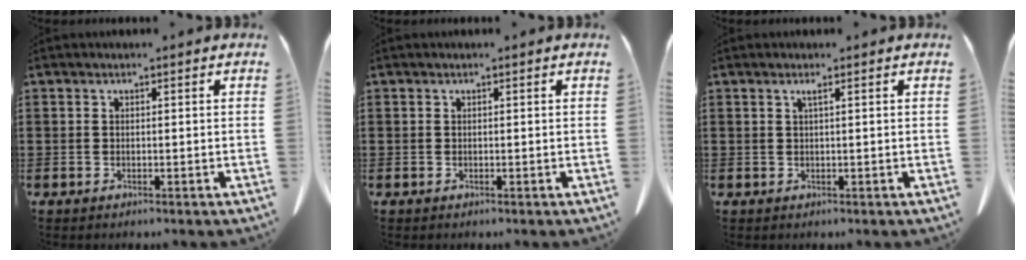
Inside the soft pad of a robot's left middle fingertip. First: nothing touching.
{"total": 0.0}
{"total": 1.0, "force": [0.4, -0.1, 0.9], "torque": [-0.018, -0.004, 0.008]}